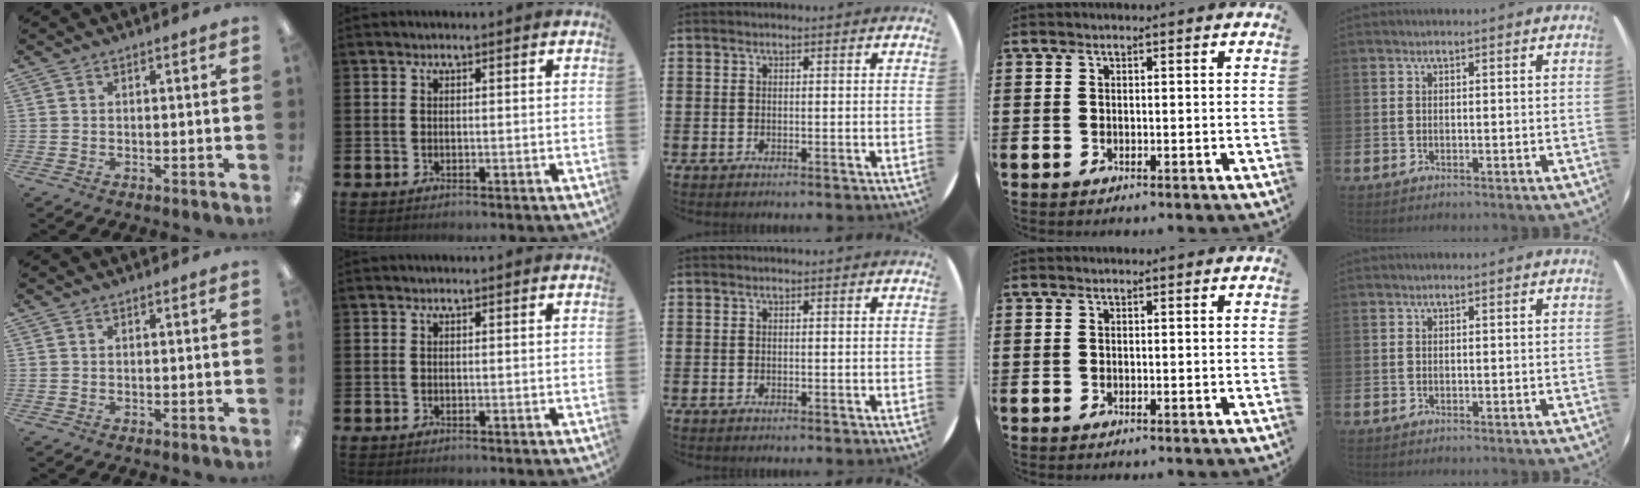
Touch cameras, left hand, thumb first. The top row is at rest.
{}